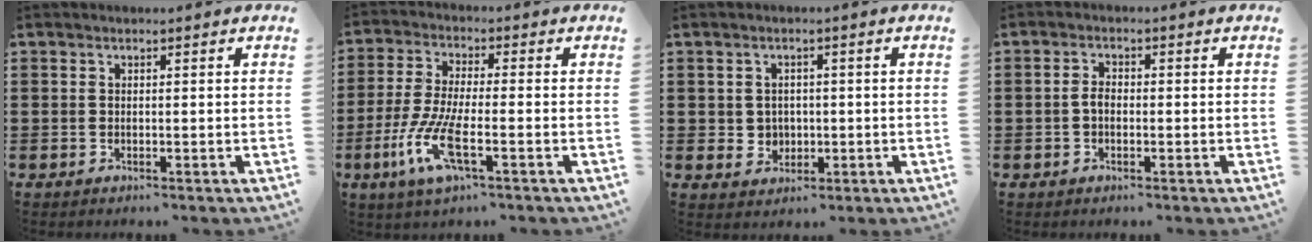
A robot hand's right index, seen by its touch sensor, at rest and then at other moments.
{"total": 8.4, "force": [-3.6, 2.0, 7.3], "torque": [-0.173, -0.018, -0.072]}
{"total": 2.7, "force": [0.1, 2.6, 0.7], "torque": [-0.025, 0.009, -0.001]}
{"total": 2.0, "force": [-0.5, 1.1, 1.6], "torque": [-0.039, 0.000, -0.012]}